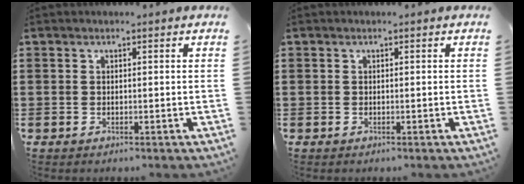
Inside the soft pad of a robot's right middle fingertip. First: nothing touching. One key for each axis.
{"total": 0.0}